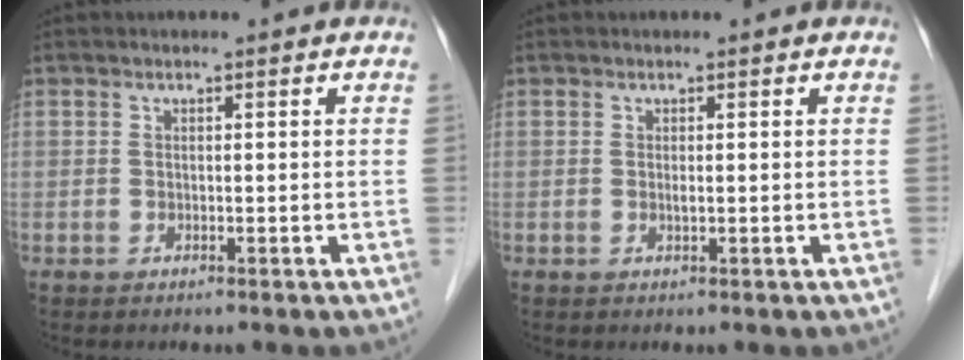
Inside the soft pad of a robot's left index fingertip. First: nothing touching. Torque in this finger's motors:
{"motor_torque": [0.08, 0.05, 0.00, 0.00]}